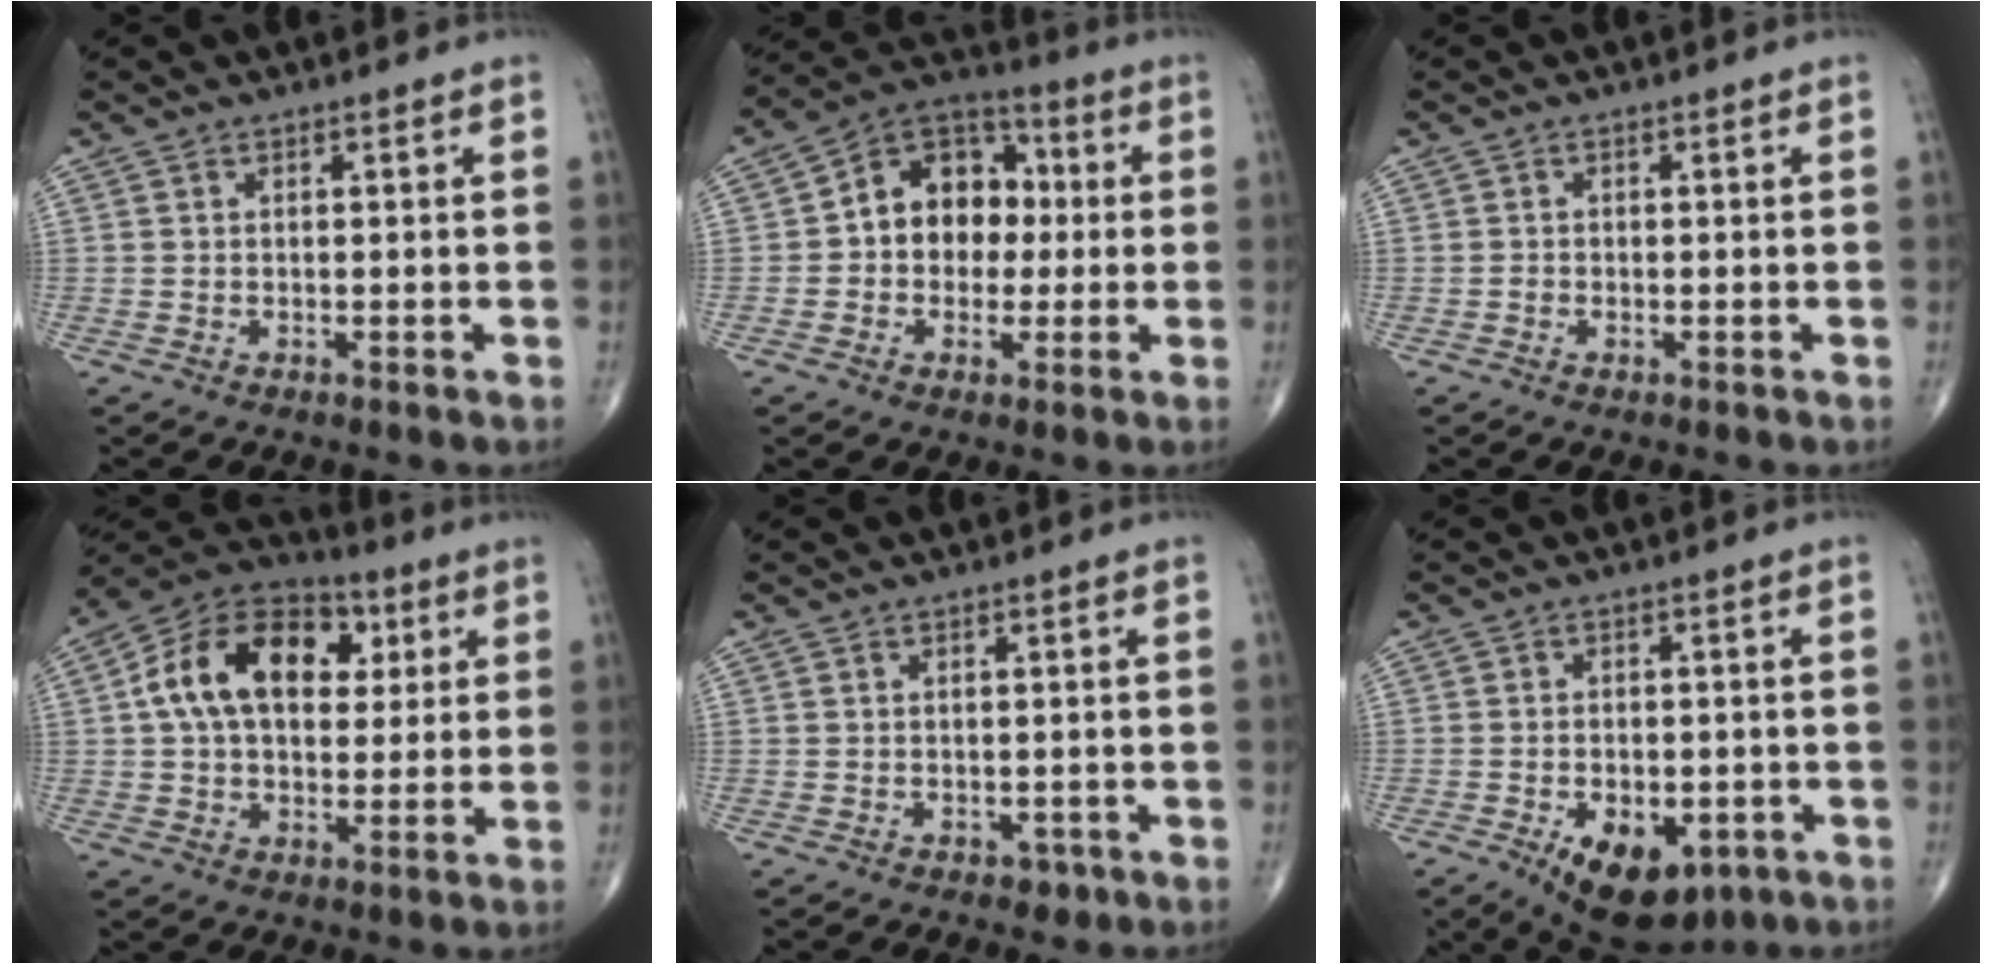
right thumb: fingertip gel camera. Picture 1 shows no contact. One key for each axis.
{"total": 13.2, "fx": 0.6, "fy": 10.2, "fz": 8.4, "tx": -0.081, "ty": 0.032, "tz": -0.004}
{"total": 0.6, "fx": -0.3, "fy": 0.5, "fz": 0.2, "tx": -0.002, "ty": 0.001, "tz": -0.008}
{"total": 18.3, "fx": 4.3, "fy": 12.0, "fz": 13.1, "tx": -0.197, "ty": 0.015, "tz": 0.063}
{"total": 1.7, "fx": -0.9, "fy": 1.2, "fz": 0.7, "tx": 0.000, "ty": 0.002, "tz": -0.008}
{"total": 12.5, "fx": -5.9, "fy": 7.1, "fz": 8.4, "tx": -0.110, "ty": 0.007, "tz": -0.075}